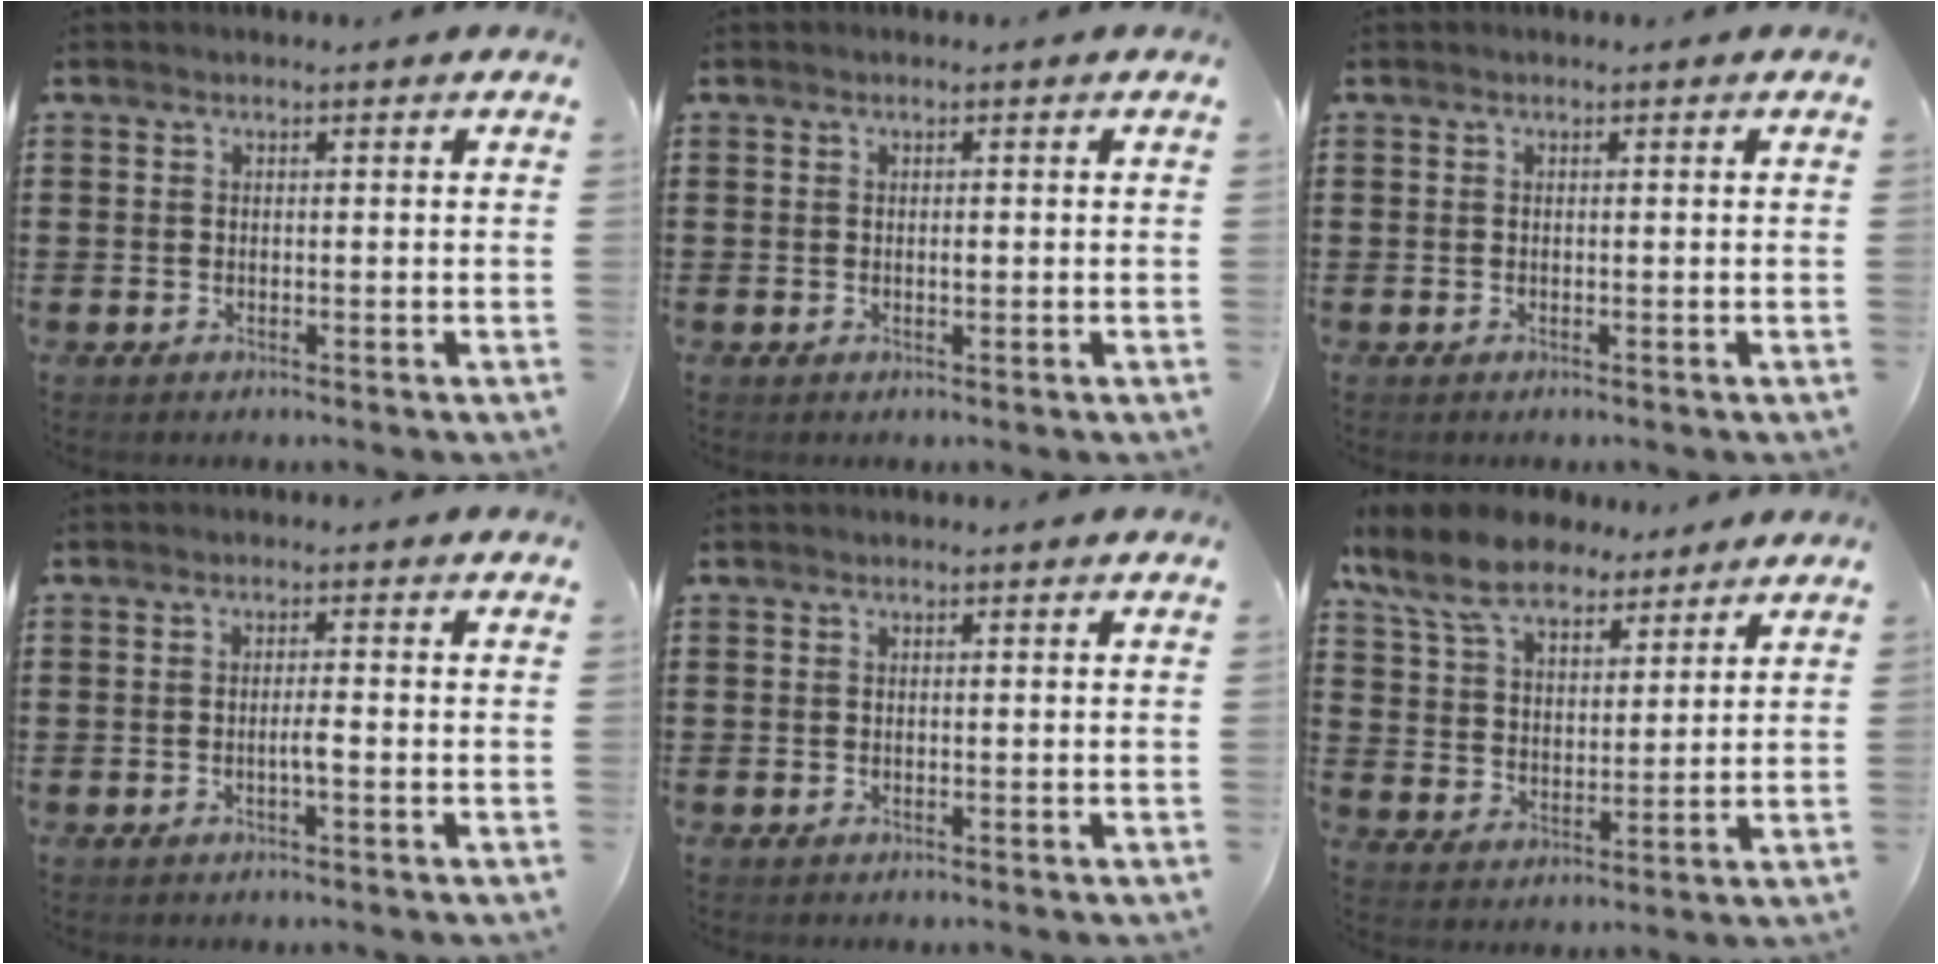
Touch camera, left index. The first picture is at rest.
{"total": 0.8, "force": [0.1, 0.2, 0.8], "torque": [-0.016, -0.001, 0.002]}
{"total": 0.0}
{"total": 2.0, "force": [-0.5, 0.2, 1.9], "torque": [-0.035, 0.002, -0.010]}
{"total": 0.0}
{"total": 10.5, "force": [8.3, 4.2, 4.8], "torque": [-0.123, -0.015, 0.157]}